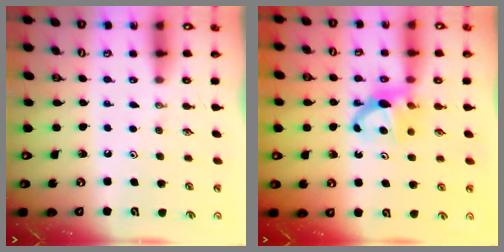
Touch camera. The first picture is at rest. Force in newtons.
{"total": 7.5, "press": 7.5, "slide": 0.1}